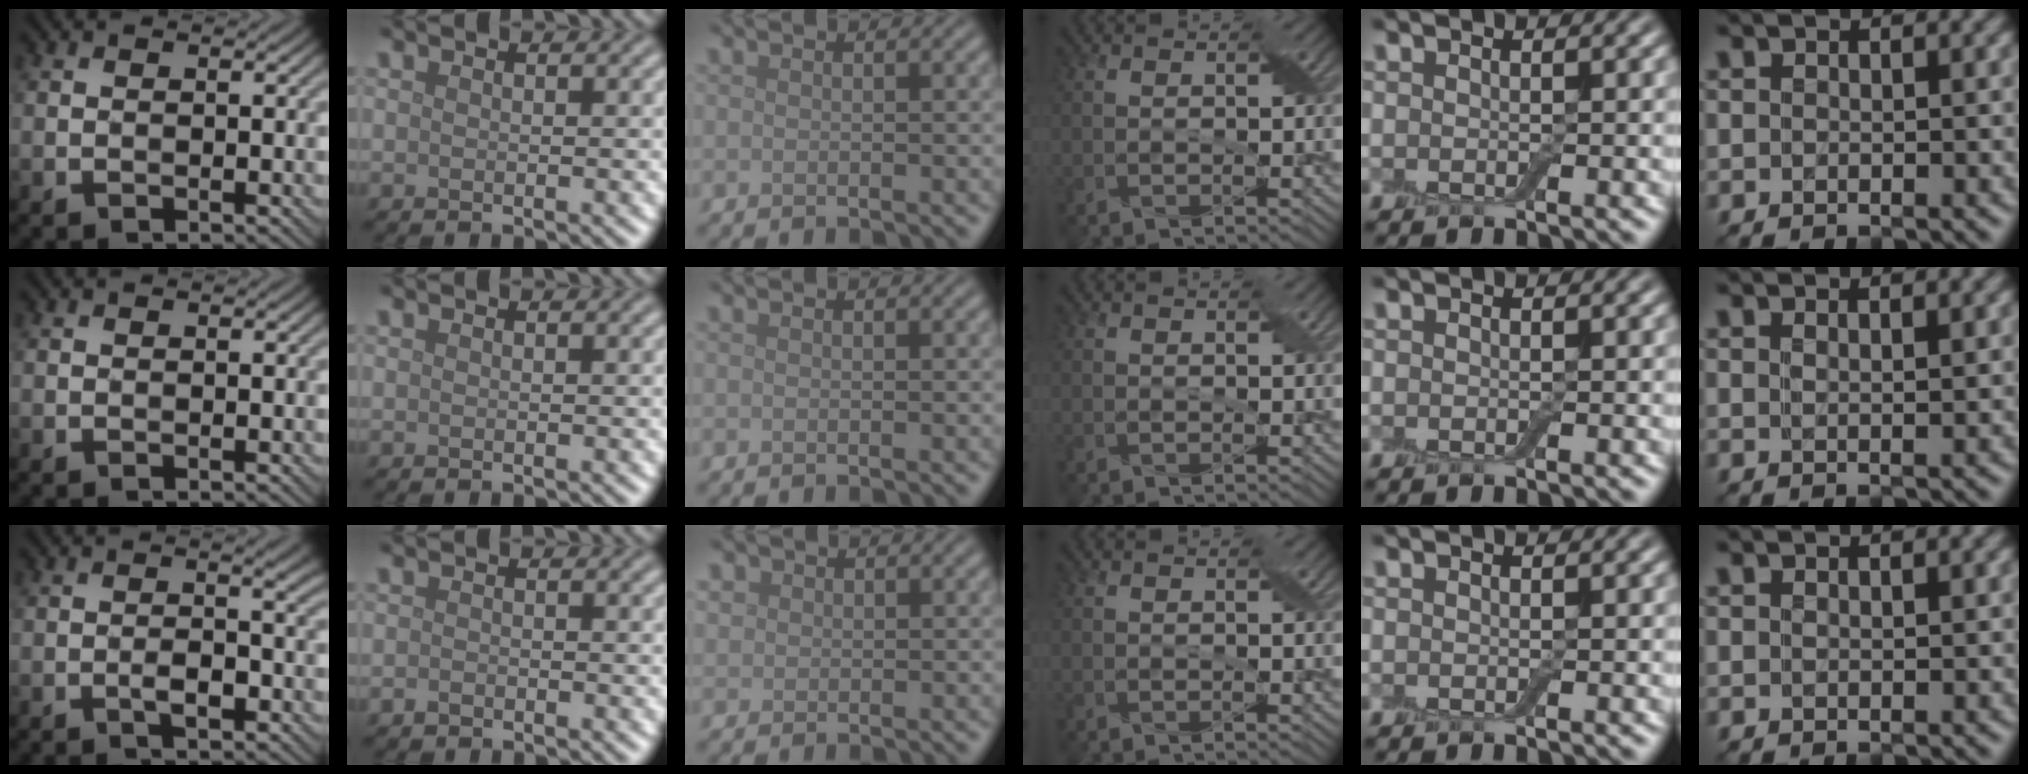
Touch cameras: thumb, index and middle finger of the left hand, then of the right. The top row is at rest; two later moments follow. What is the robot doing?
{"motion": "peel", "object": "adhesive wrap"}